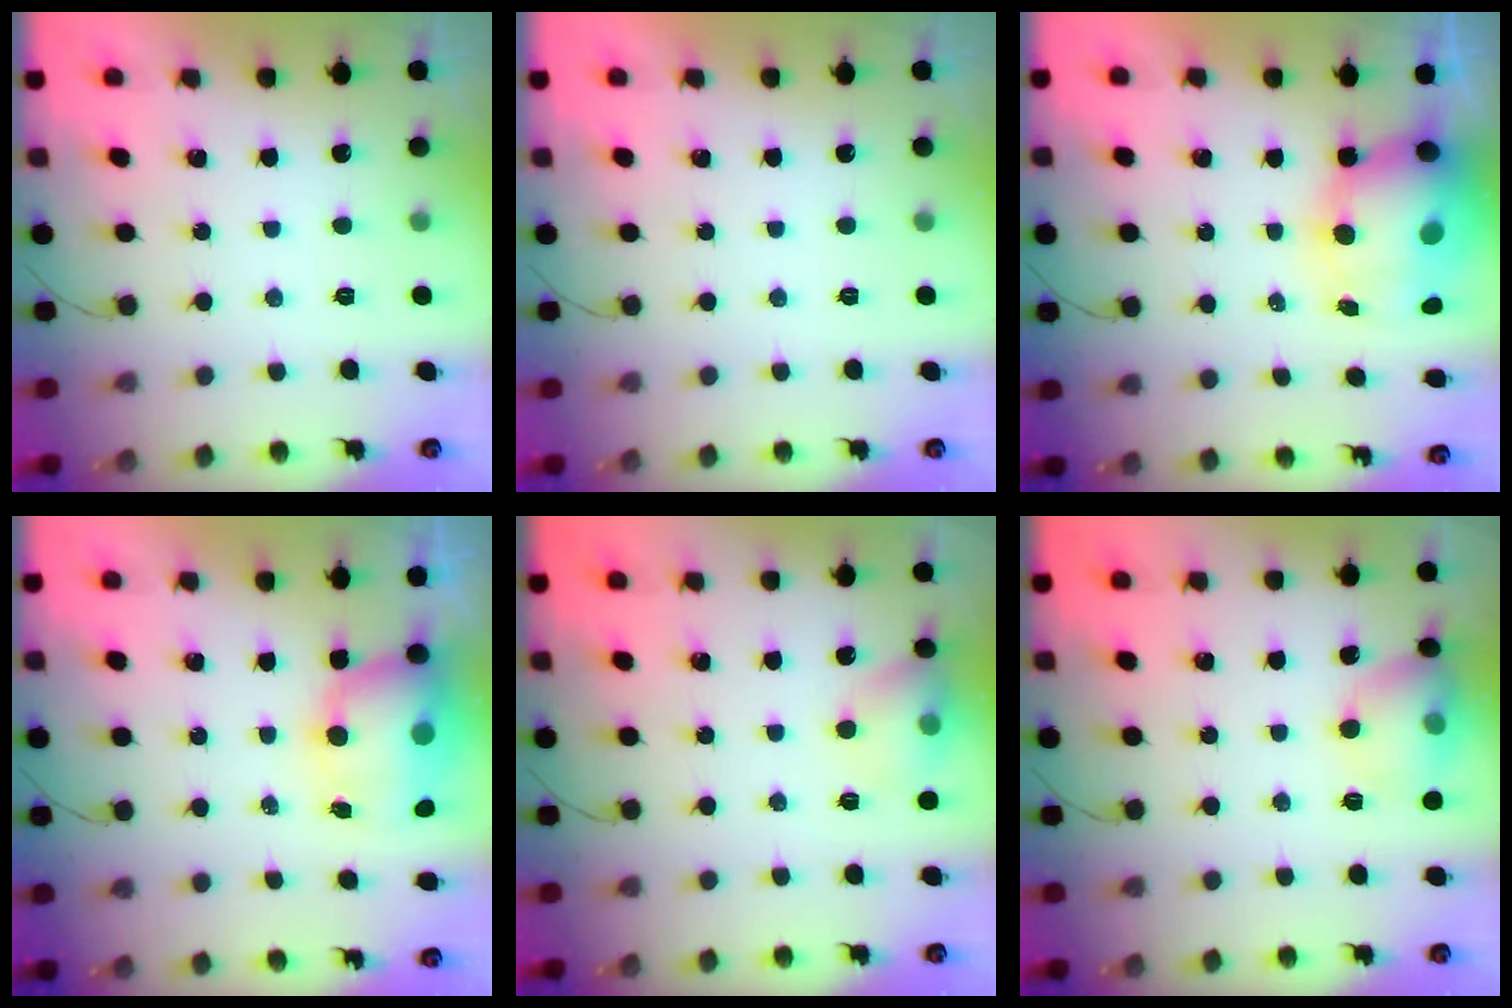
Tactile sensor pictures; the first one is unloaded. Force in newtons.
{"total": 0.0}
{"total": 12.2, "press": 11.8, "slide": 3.0}
{"total": 9.8, "press": 9.6, "slide": 2.0}
{"total": 9.1, "press": 9.0, "slide": 1.4}
{"total": 11.3, "press": 11.1, "slide": 2.3}